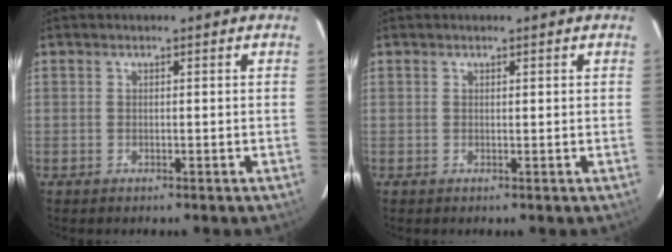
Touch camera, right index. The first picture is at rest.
{"total": 0.0}